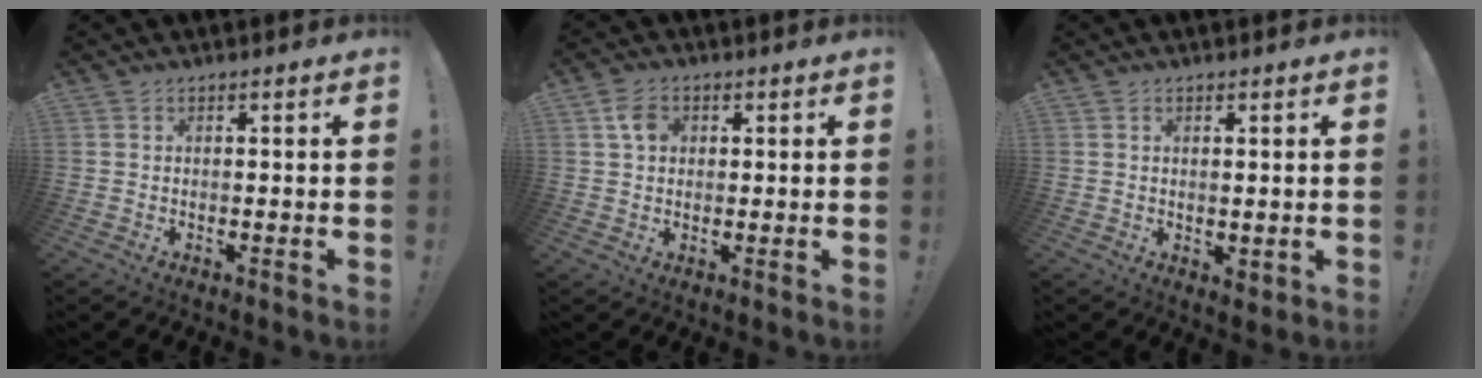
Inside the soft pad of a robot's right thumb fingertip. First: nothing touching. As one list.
[{"total": 5.2, "force": [1.4, 4.0, 3.0], "torque": [-0.047, 0.008, 0.027]}, {"total": 1.6, "force": [1.0, 1.0, 0.8], "torque": [0.000, -0.008, 0.016]}]